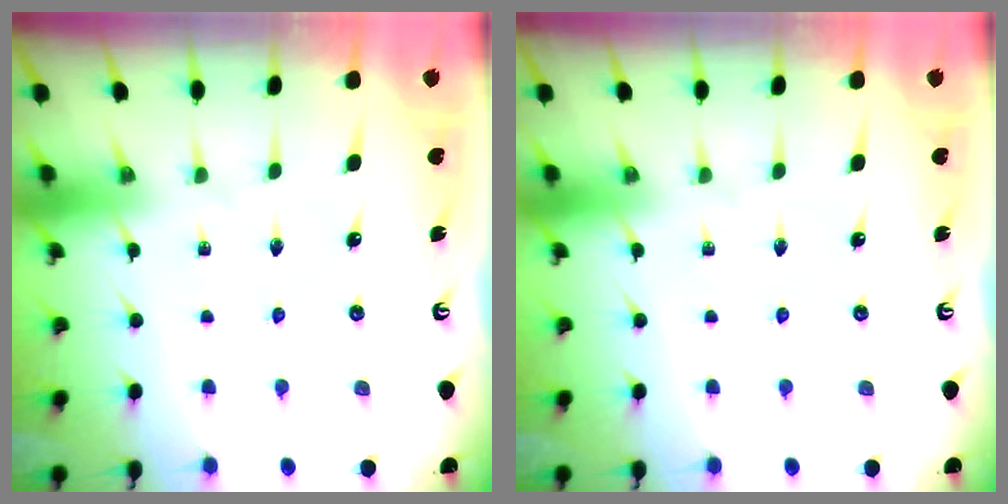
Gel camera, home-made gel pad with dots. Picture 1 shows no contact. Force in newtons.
{"total": 0.0}